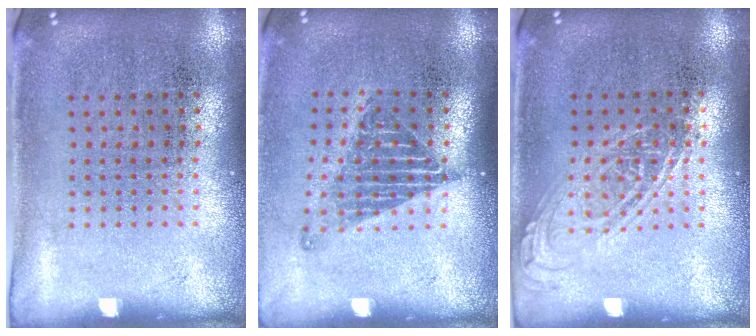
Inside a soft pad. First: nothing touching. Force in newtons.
{"total": 1.3, "press": 1.1, "slide": 0.7}
{"total": 1.0, "press": 1.0, "slide": 0.1}